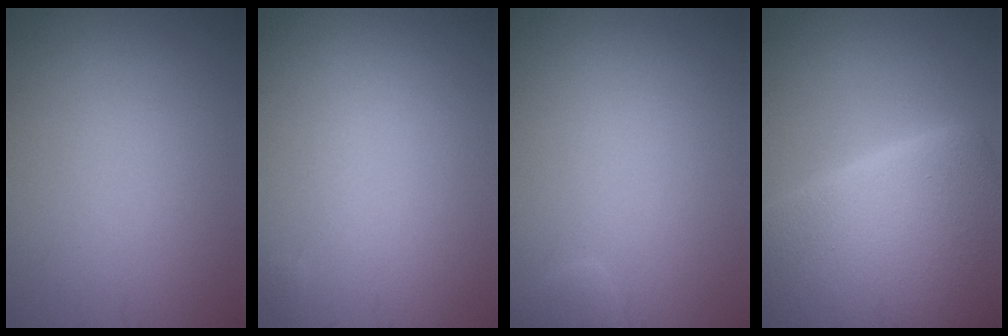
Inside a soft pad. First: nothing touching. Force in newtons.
{"total": 0.0}
{"total": 0.7, "press": 0.7, "slide": 0.1}
{"total": 15.8, "press": 15.7, "slide": 0.9}